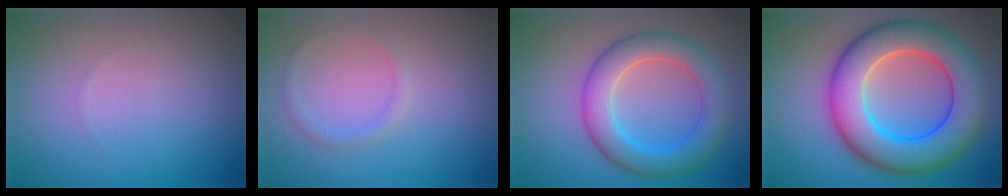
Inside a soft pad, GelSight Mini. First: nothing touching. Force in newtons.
{"total": 1.1, "press": 1.1, "slide": 0.1}
{"total": 6.1, "press": 6.1, "slide": 0.2}
{"total": 11.2, "press": 11.2, "slide": 0.3}